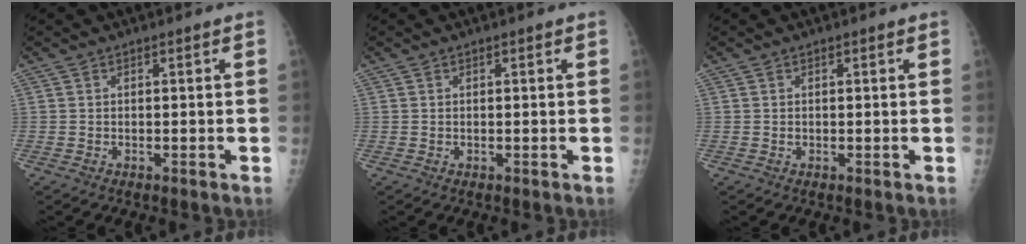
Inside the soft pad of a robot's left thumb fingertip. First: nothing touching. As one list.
[{"total": 0.0}, {"total": 0.6, "force": [0.1, 0.5, 0.2], "torque": [0.002, 0.001, 0.002]}]